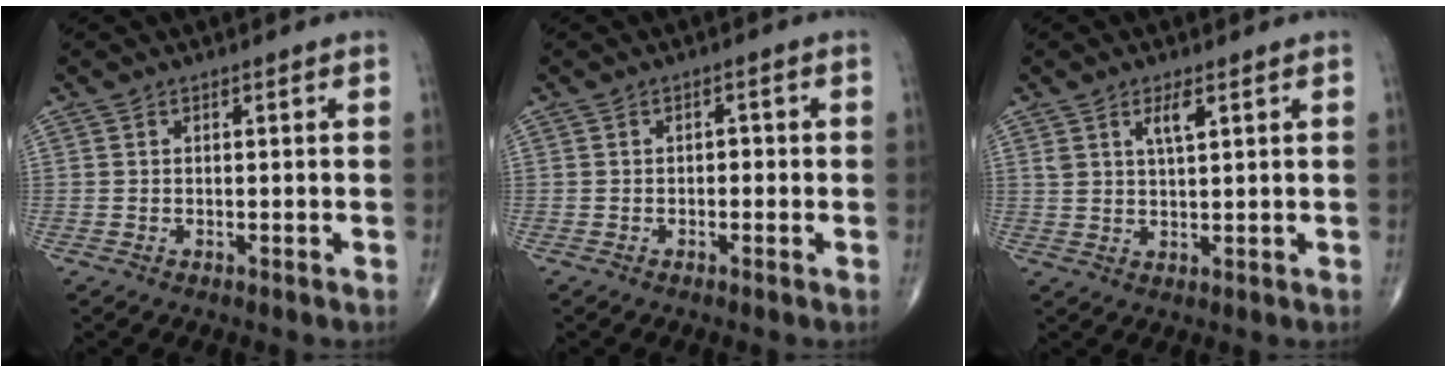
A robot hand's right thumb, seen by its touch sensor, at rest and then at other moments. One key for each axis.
{"total": 1.6, "fx": -0.2, "fy": 1.1, "fz": 1.2, "tx": -0.005, "ty": 0.005, "tz": -0.010}
{"total": 3.6, "fx": 1.8, "fy": 1.1, "fz": 2.9, "tx": -0.053, "ty": -0.010, "tz": 0.035}